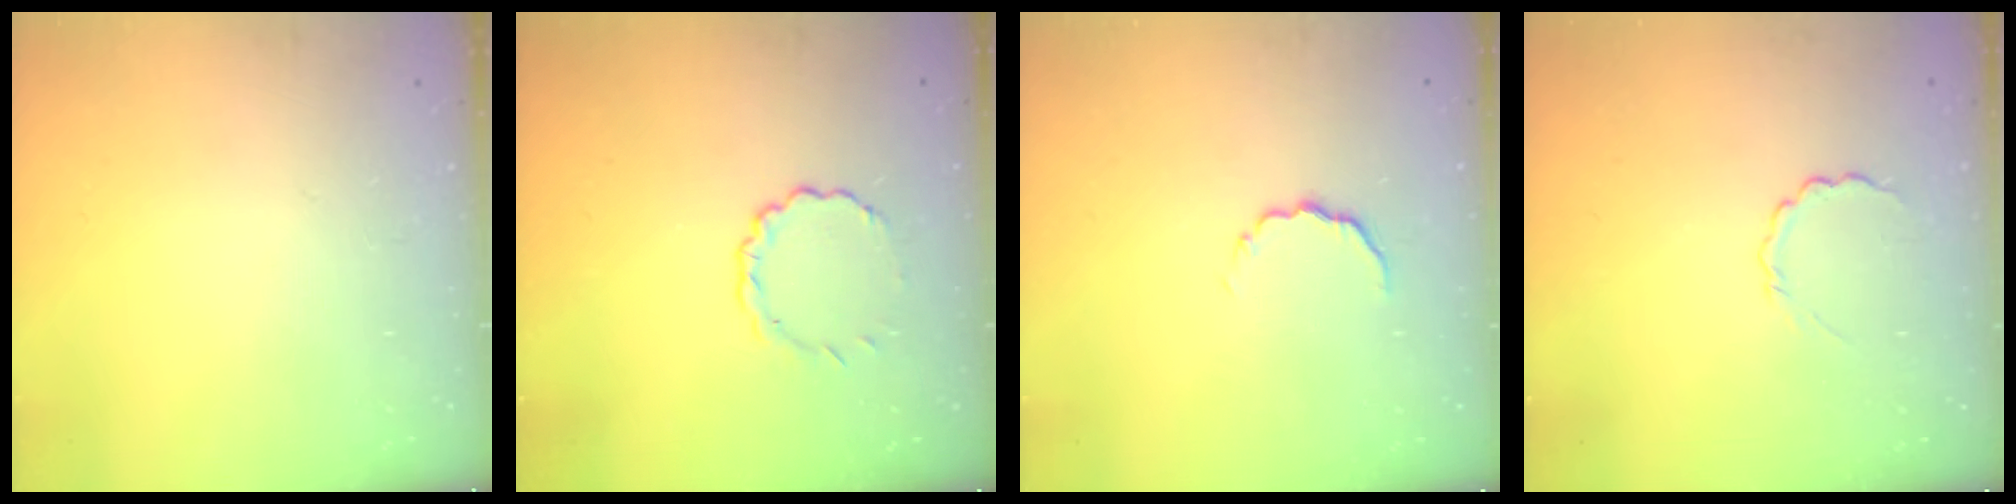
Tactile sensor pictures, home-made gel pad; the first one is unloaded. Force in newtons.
{"total": 2.8, "press": 2.7, "slide": 0.9}
{"total": 4.0, "press": 3.9, "slide": 0.9}
{"total": 3.8, "press": 3.6, "slide": 1.1}